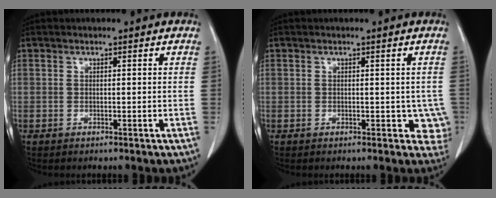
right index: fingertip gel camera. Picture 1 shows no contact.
{"total": 3.0, "force": [-0.4, 2.1, 2.2], "torque": [-0.004, 0.006, -0.001]}